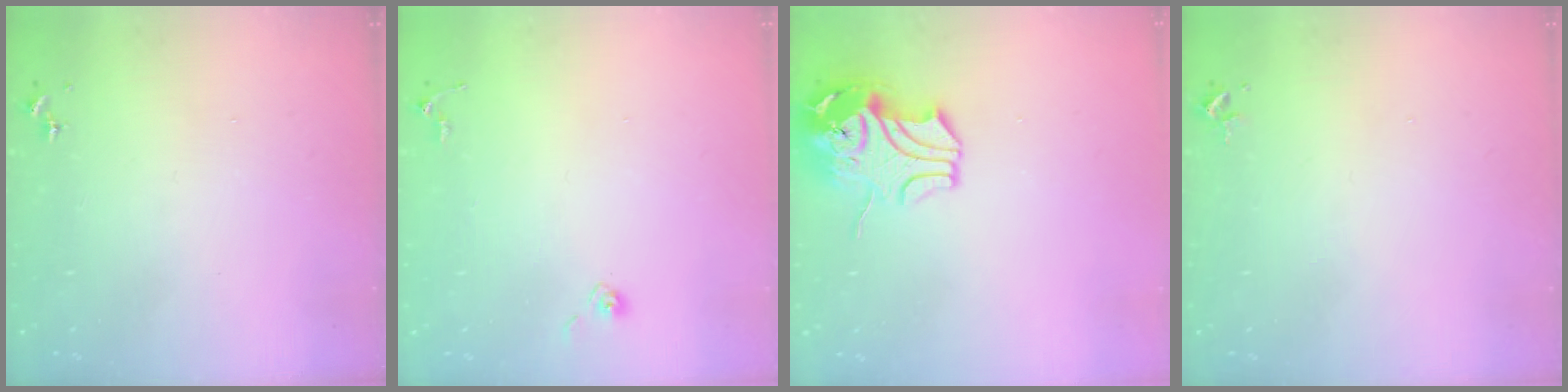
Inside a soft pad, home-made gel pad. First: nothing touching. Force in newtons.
{"total": 4.8, "press": 4.8, "slide": 0.4}
{"total": 12.4, "press": 12.3, "slide": 2.0}
{"total": 2.4, "press": 2.4, "slide": 0.3}